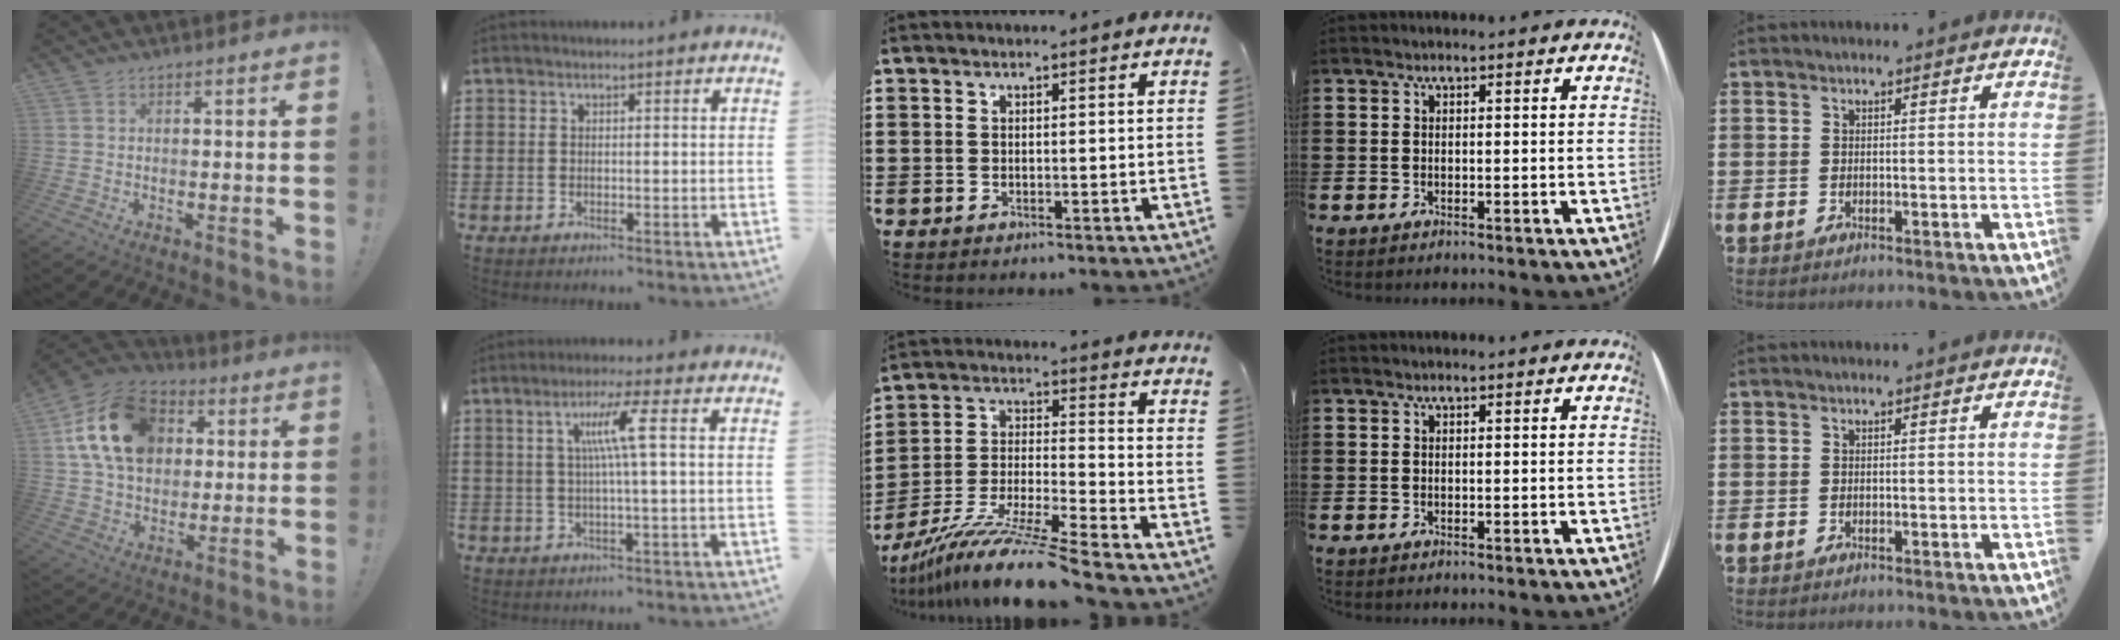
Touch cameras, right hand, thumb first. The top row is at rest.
{"thumb": {"total": 19.6, "force": [5.4, 14.3, 12.2], "torque": [-0.209, -0.002, 0.104]}, "index": {"total": 6.5, "force": [1.3, -0.5, 6.3], "torque": [-0.124, -0.001, 0.013]}, "middle": {"total": 11.9, "force": [-10.3, -0.6, 5.9], "torque": [-0.121, -0.002, -0.203]}}